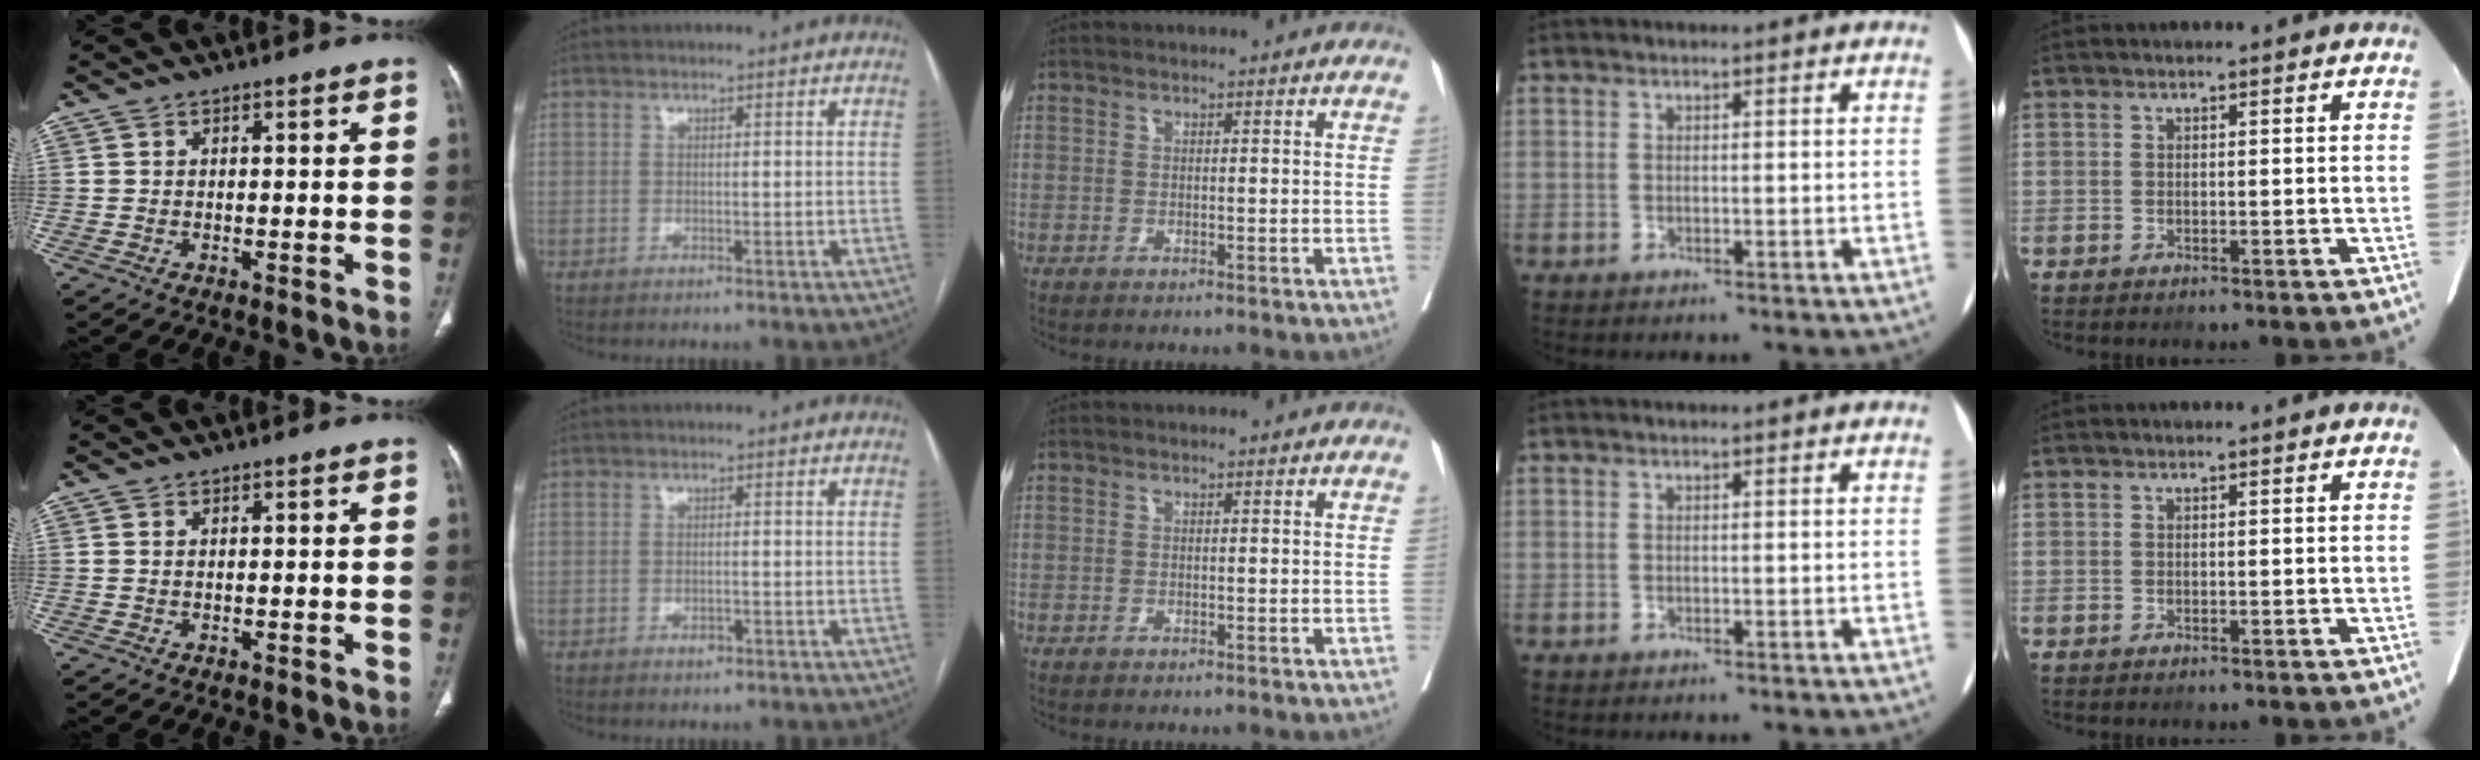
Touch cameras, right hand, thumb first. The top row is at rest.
{"index": {"total": 1.3, "force": [-0.6, 0.5, 1.0], "torque": [-0.019, -0.001, -0.005]}}